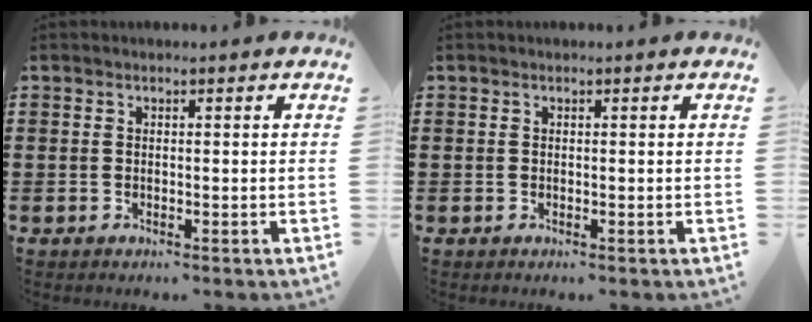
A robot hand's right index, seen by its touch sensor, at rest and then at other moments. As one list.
[{"total": 0.0}]